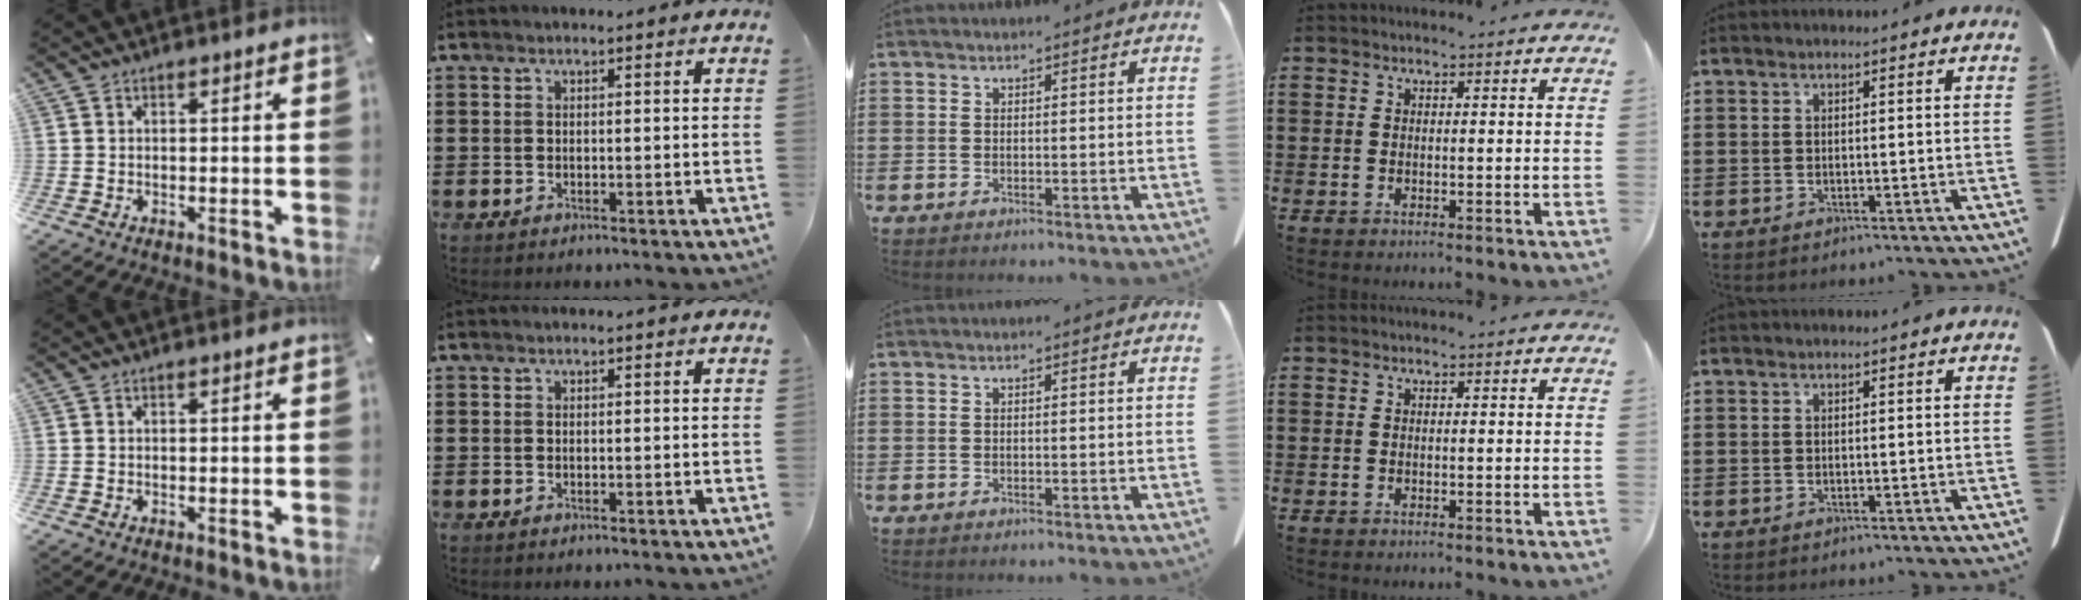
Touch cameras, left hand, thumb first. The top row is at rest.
{}